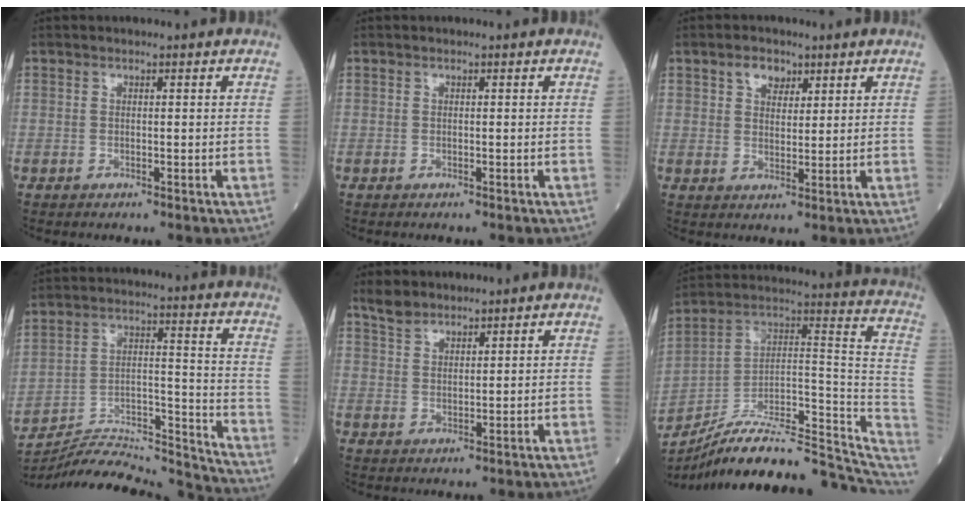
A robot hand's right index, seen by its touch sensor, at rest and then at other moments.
{"total": 0.0}
{"total": 3.7, "force": [2.2, 2.4, 1.9], "torque": [-0.034, 0.008, 0.039]}
{"total": 18.8, "force": [-18.6, -0.2, 2.9], "torque": [-0.057, 0.031, -0.291]}
{"total": 3.5, "force": [3.2, 1.0, 0.8], "torque": [-0.021, 0.010, 0.065]}
{"total": 22.5, "force": [-19.3, 5.3, 10.2], "torque": [-0.116, 0.051, -0.295]}